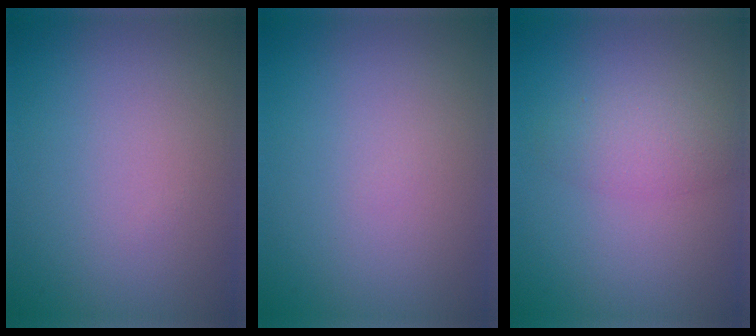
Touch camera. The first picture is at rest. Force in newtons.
{"total": 0.0}
{"total": 2.7, "press": 2.7, "slide": 0.1}